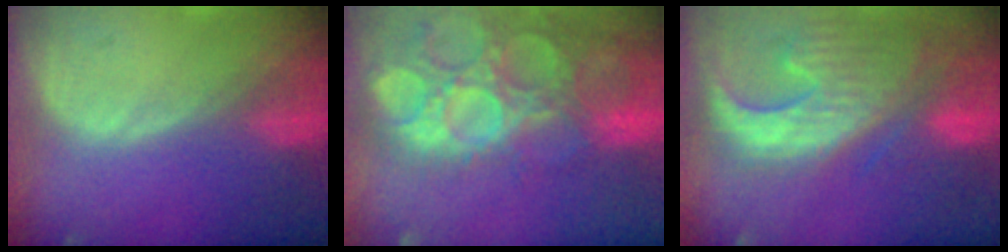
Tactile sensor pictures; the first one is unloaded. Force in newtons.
{"total": 15.3, "press": 12.6, "slide": 8.7}
{"total": 13.3, "press": 11.3, "slide": 7.0}